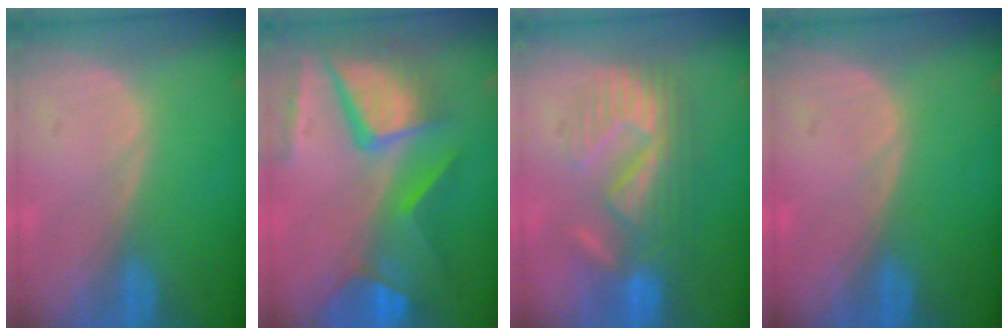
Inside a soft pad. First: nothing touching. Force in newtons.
{"total": 12.0, "press": 9.9, "slide": 6.8}
{"total": 8.7, "press": 8.6, "slide": 1.5}
{"total": 0.0}